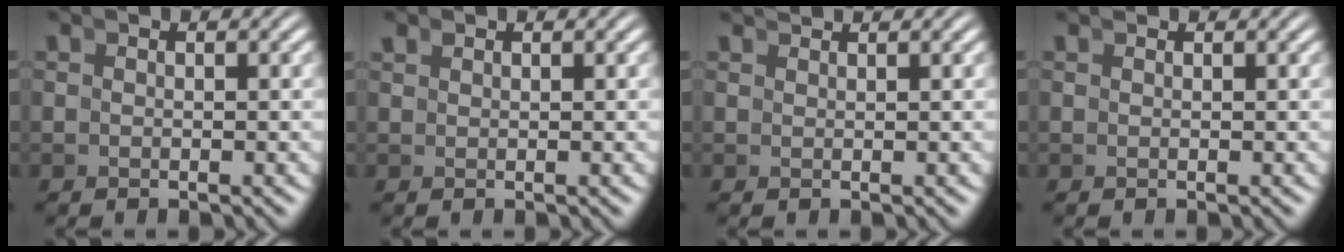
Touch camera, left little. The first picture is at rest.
{"total": 0.8, "force": [0.7, -0.4, 0.0], "torque": [0.005, 0.001, 0.019]}
{"total": 1.7, "force": [1.4, -0.9, -0.1], "torque": [0.015, 0.002, 0.027]}
{"total": 0.0}